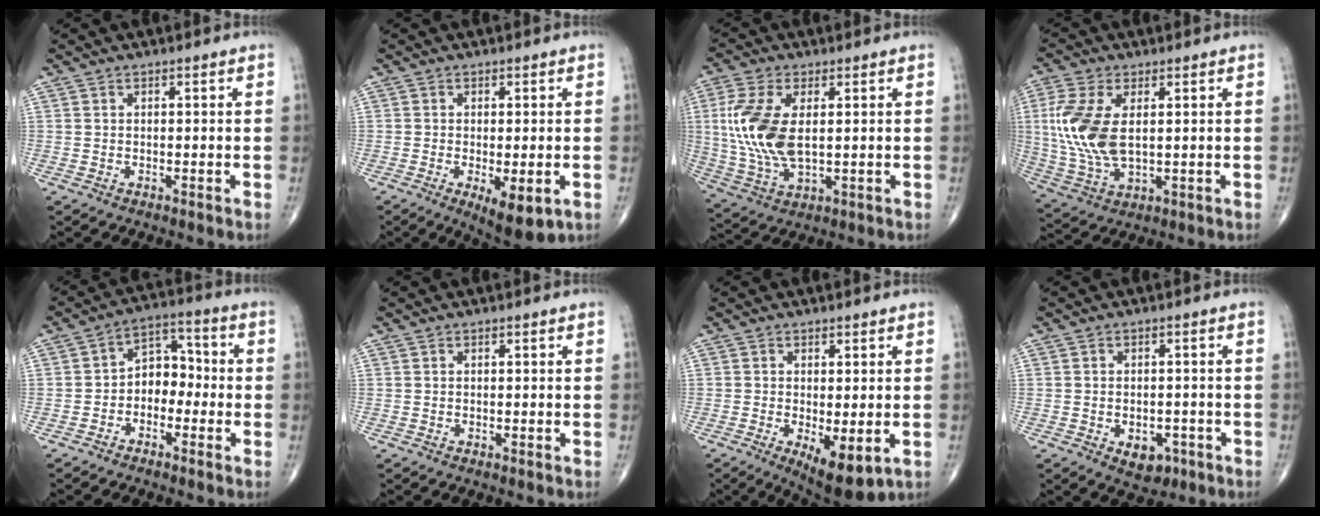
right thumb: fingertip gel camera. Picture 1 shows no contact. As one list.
[{"total": 7.7, "force": [-2.6, 2.8, 6.7], "torque": [-0.099, -0.017, -0.032]}, {"total": 13.4, "force": [1.6, 6.8, 11.5], "torque": [-0.259, -0.008, 0.039]}, {"total": 13.1, "force": [1.8, 6.9, 11.0], "torque": [-0.251, -0.007, 0.043]}, {"total": 7.2, "force": [-1.8, 5.3, 4.5], "torque": [-0.038, 0.041, -0.047]}, {"total": 0.0}, {"total": 8.2, "force": [-2.2, 3.1, 7.3], "torque": [-0.110, -0.022, -0.026]}, {"total": 5.1, "force": [-2.1, 3.4, 3.2], "torque": [-0.026, 0.010, -0.020]}]